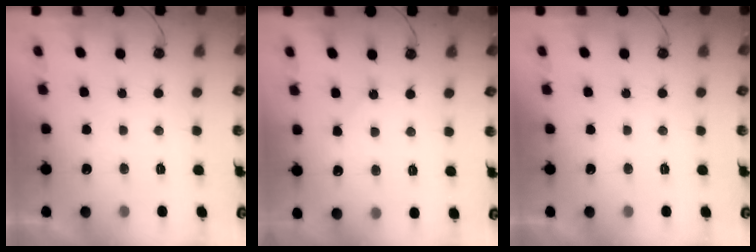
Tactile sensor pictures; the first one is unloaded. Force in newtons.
{"total": 5.5, "press": 5.4, "slide": 1.0}
{"total": 0.0}